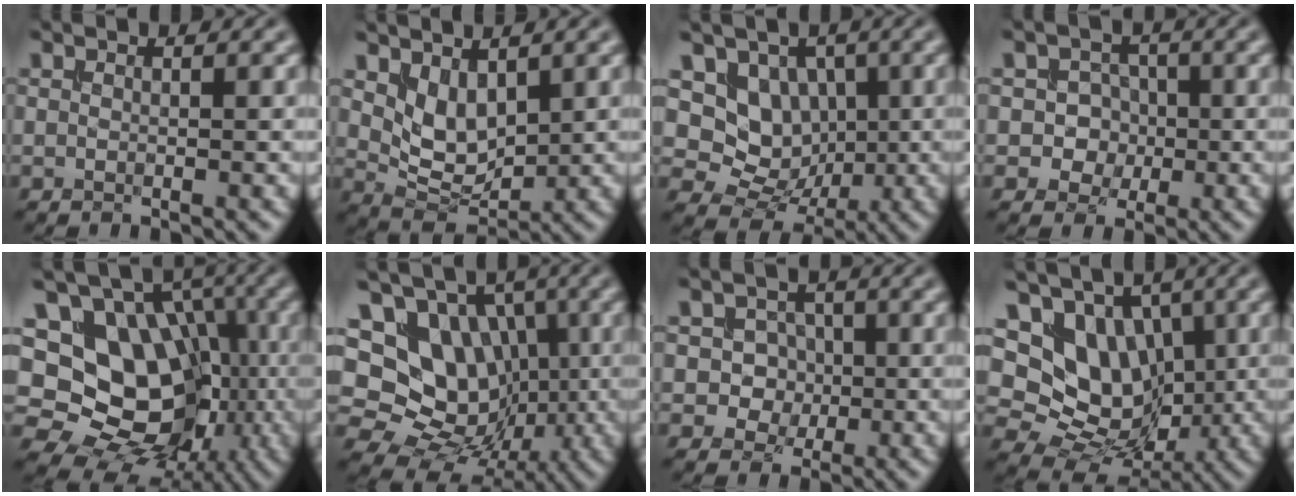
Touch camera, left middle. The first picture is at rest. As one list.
[{"total": 3.8, "force": [1.5, 2.3, 2.6], "torque": [-0.056, -0.012, 0.031]}, {"total": 5.8, "force": [1.2, 4.9, 2.9], "torque": [-0.042, -0.010, 0.004]}, {"total": 3.6, "force": [-0.6, 3.2, 1.4], "torque": [-0.002, 0.007, -0.029]}, {"total": 15.8, "force": [0.5, 12.7, 9.4], "torque": [-0.148, 0.013, 0.015]}, {"total": 14.7, "force": [2.4, 12.4, 7.6], "torque": [-0.157, 0.038, 0.023]}, {"total": 3.8, "force": [-0.2, 3.4, 1.6], "torque": [-0.008, 0.009, -0.021]}, {"total": 10.8, "force": [2.6, 8.5, 6.1], "torque": [-0.111, 0.025, 0.027]}]